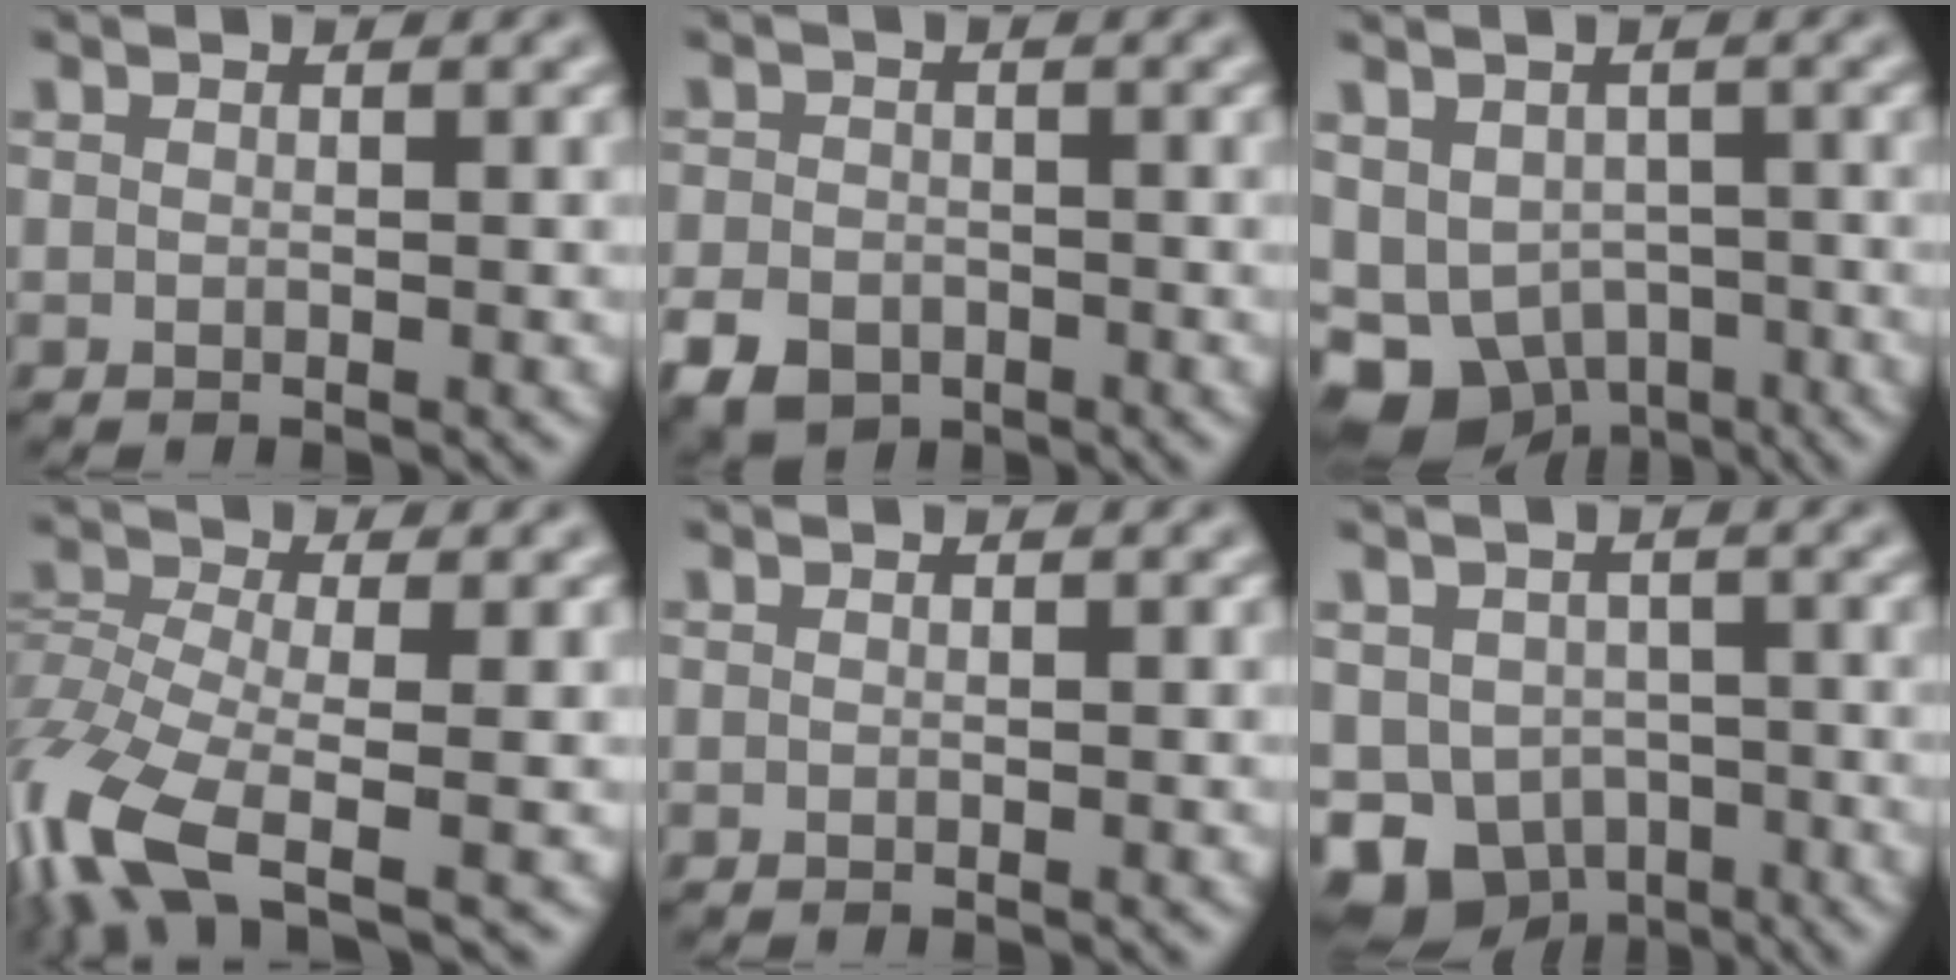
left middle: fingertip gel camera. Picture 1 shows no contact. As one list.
[{"total": 4.1, "force": [-2.2, 2.9, 1.9], "torque": [-0.036, -0.005, -0.047]}, {"total": 8.1, "force": [-3.8, 6.0, 4.0], "torque": [-0.069, -0.031, -0.050]}, {"total": 9.7, "force": [-5.2, 3.7, 7.3], "torque": [-0.168, -0.014, -0.111]}, {"total": 0.0}, {"total": 6.7, "force": [-2.9, 5.2, 3.0], "torque": [-0.052, -0.019, -0.052]}]